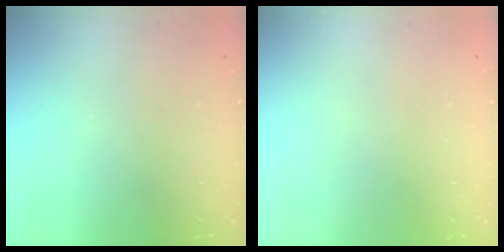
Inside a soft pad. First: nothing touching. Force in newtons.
{"total": 0.0}